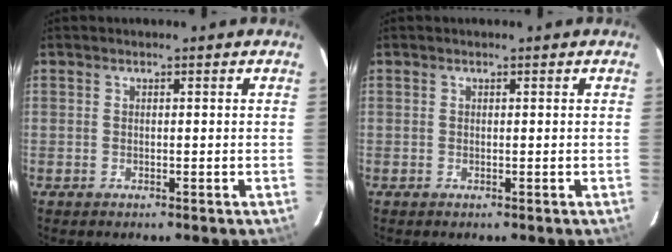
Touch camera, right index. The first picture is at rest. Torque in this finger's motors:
{"motor_torque": [-0.17, -0.09, 0.07, 0.01]}